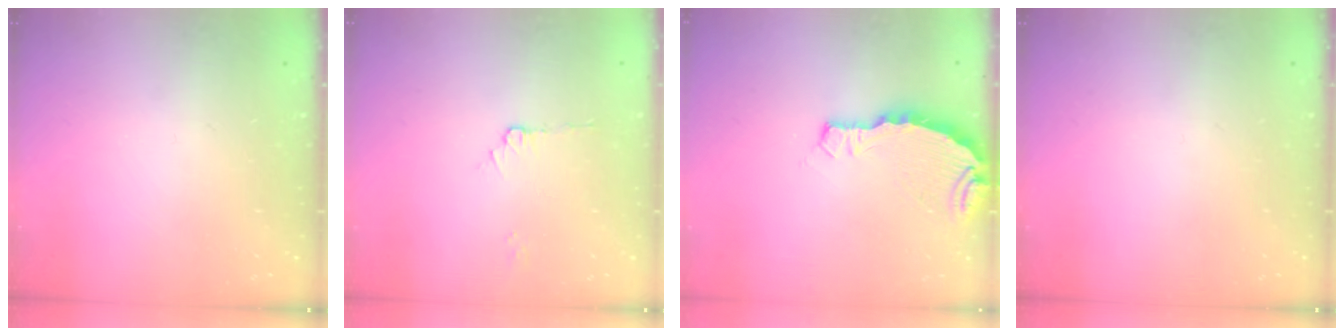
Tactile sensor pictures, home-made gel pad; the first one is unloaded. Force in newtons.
{"total": 3.6, "press": 3.5, "slide": 0.4}
{"total": 5.7, "press": 5.7, "slide": 0.4}
{"total": 0.0}